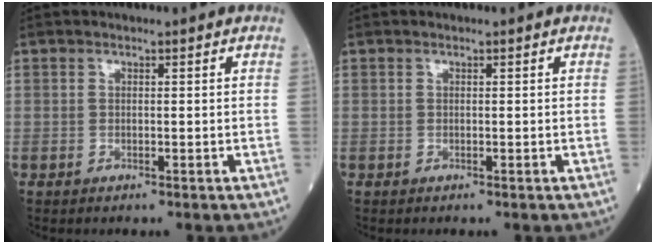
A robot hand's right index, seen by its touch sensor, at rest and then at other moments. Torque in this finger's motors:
{"motor_torque": [0.00, 0.00, 0.00, 0.00]}